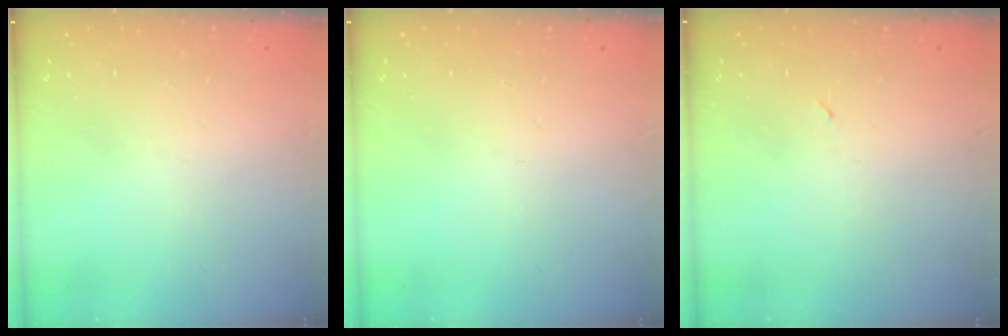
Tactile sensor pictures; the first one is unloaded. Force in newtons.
{"total": 0.0}
{"total": 2.1, "press": 1.9, "slide": 1.0}